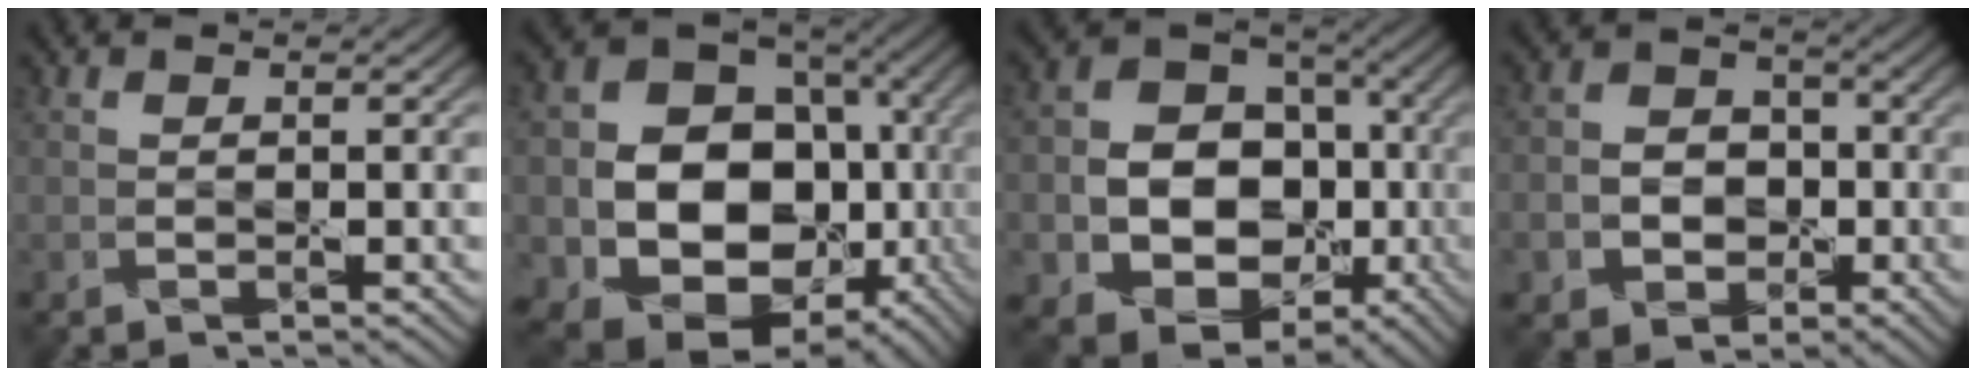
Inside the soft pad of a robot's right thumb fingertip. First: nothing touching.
{"total": 18.3, "force": [-3.2, 15.0, 9.9], "torque": [-0.194, -0.056, -0.032]}
{"total": 15.0, "force": [-3.3, 12.0, 8.4], "torque": [-0.157, -0.029, -0.065]}
{"total": 6.7, "force": [-2.0, 5.8, 2.6], "torque": [-0.063, -0.004, -0.052]}